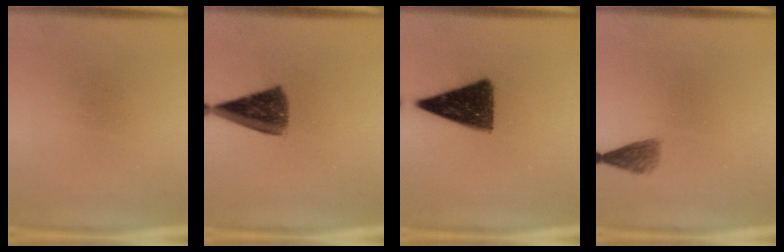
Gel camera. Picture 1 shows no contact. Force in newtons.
{"total": 8.8}
{"total": 12.0}
{"total": 2.2}